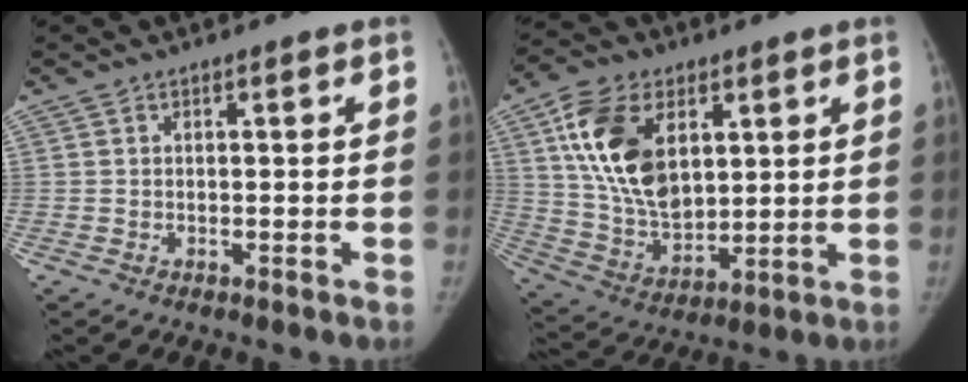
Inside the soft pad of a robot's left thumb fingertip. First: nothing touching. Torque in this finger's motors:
{"motor_torque": [1.47, 1.45, 1.77, -1.00, 0.63]}